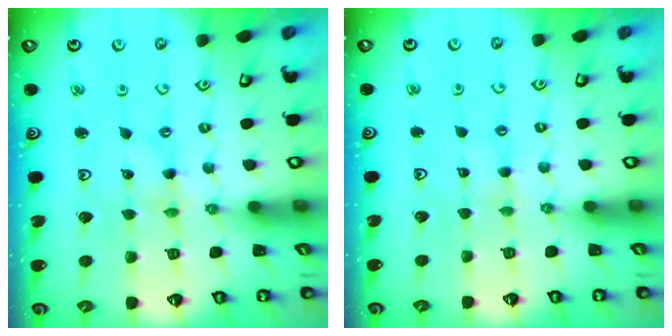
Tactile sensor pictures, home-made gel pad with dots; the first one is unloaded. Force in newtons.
{"total": 2.0, "press": 2.0, "slide": 0.3}